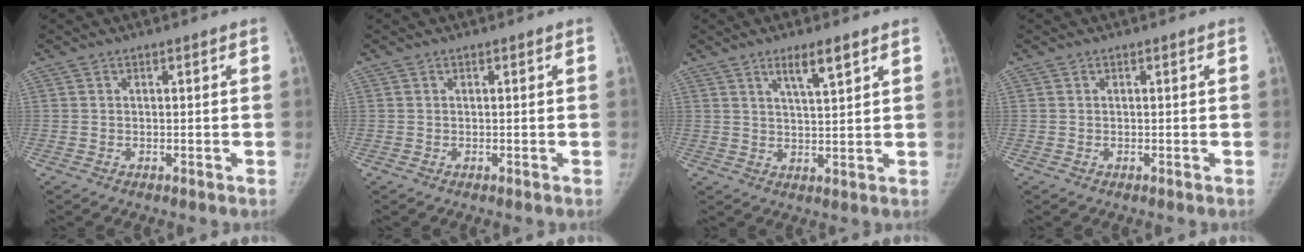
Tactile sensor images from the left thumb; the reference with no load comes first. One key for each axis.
{"total": 0.0}
{"total": 5.2, "fx": 3.3, "fy": 0.8, "fz": 3.9, "tx": -0.065, "ty": -0.021, "tz": 0.060}
{"total": 0.0}